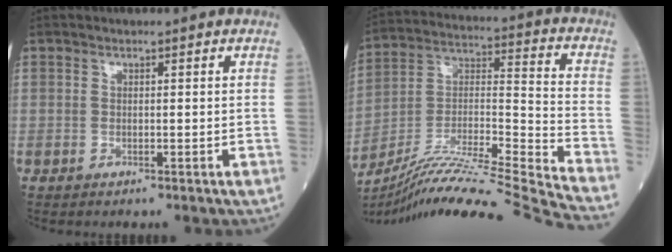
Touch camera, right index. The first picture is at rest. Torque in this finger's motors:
{"motor_torque": [-0.61, -0.51, 0.21, 0.10]}